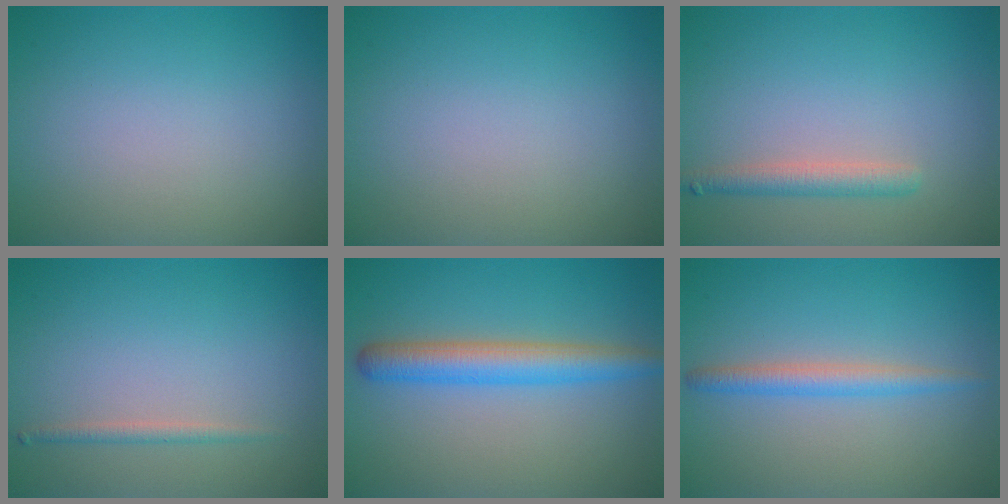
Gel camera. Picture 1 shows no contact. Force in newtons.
{"total": 0.0}
{"total": 2.2, "press": 2.2, "slide": 0.1}
{"total": 1.1, "press": 1.1, "slide": 0.0}
{"total": 4.3, "press": 4.3, "slide": 0.1}
{"total": 2.3, "press": 2.3, "slide": 0.0}